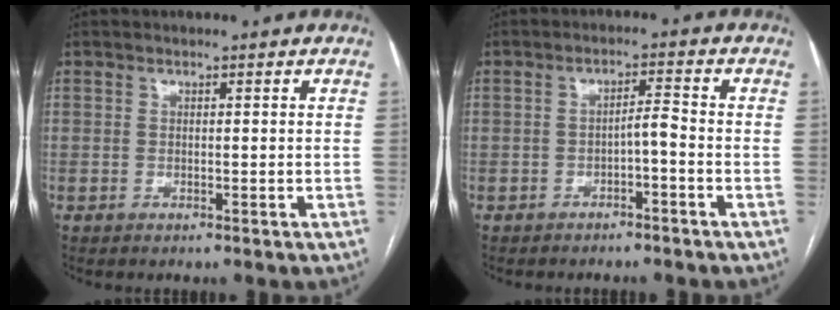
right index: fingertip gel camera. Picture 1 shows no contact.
{"total": 2.7, "force": [-1.4, 0.3, 2.3], "torque": [-0.037, 0.006, -0.021]}